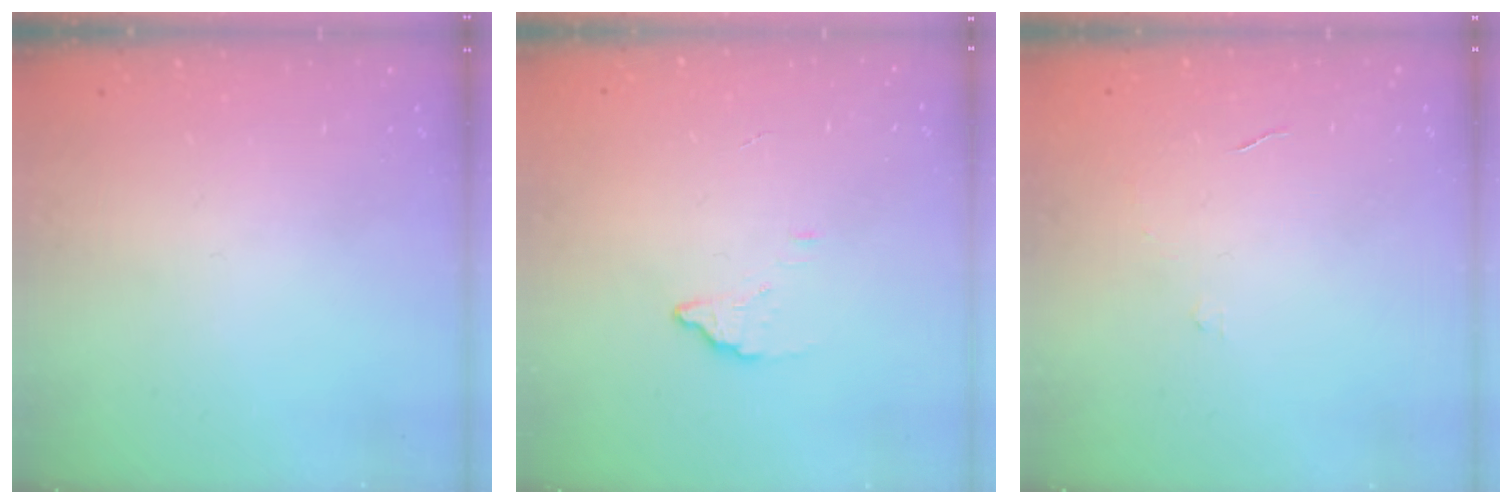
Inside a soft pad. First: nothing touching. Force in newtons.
{"total": 2.1, "press": 2.1, "slide": 0.1}
{"total": 2.9, "press": 2.9, "slide": 0.2}